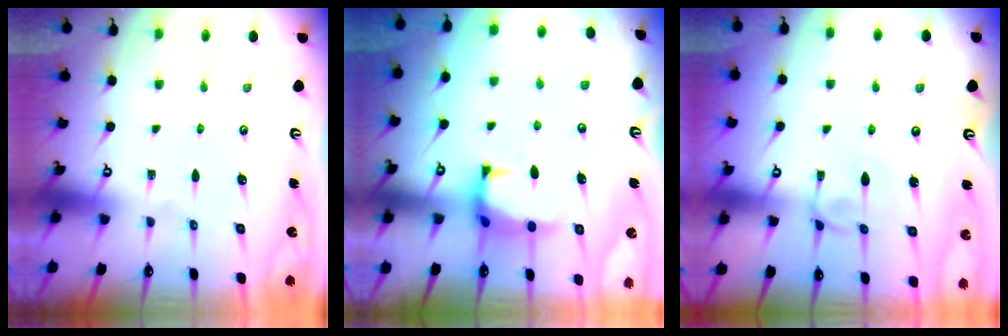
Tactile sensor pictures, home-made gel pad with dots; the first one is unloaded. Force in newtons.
{"total": 1.5, "press": 1.3, "slide": 0.7}
{"total": 1.9, "press": 1.9, "slide": 0.2}